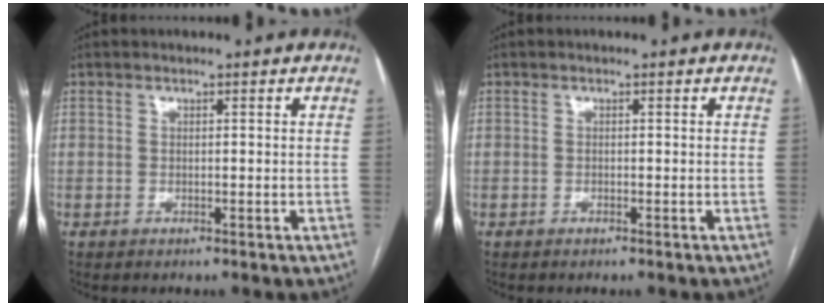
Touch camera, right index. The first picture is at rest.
{"total": 0.0}